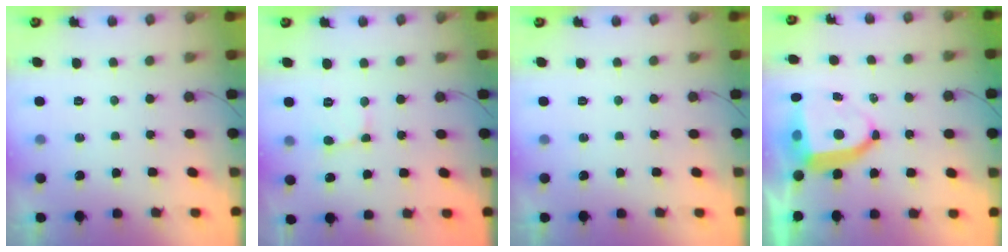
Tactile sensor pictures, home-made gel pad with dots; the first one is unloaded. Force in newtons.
{"total": 1.8, "press": 1.7, "slide": 0.2}
{"total": 0.0}
{"total": 9.6, "press": 9.6, "slide": 1.0}